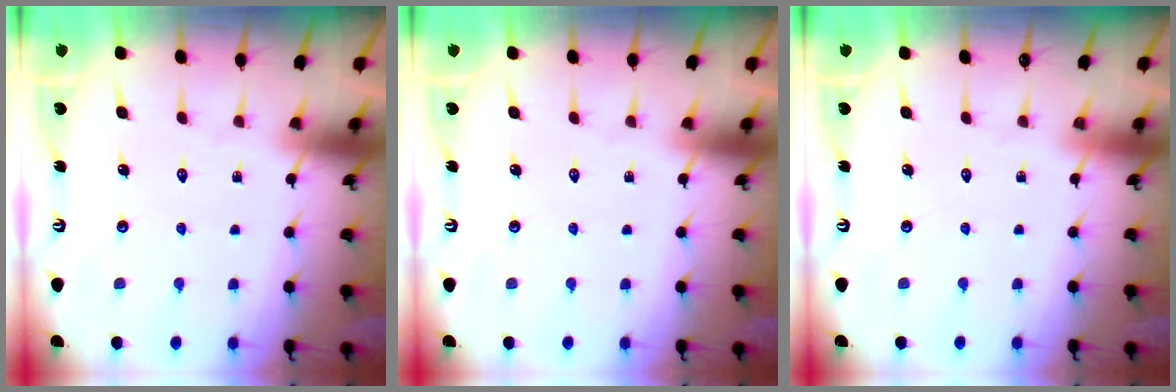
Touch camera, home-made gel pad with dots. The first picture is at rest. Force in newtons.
{"total": 0.0}
{"total": 0.0}